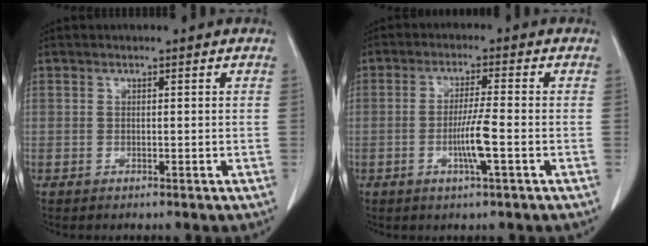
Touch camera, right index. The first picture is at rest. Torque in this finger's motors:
{"motor_torque": [0.70, 0.36, 0.53, 0.11]}